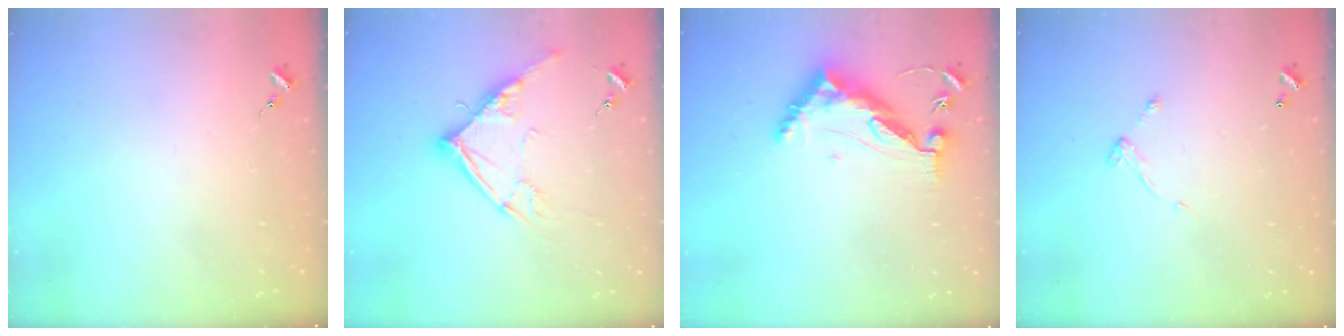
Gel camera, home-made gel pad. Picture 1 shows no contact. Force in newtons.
{"total": 12.9, "press": 12.8, "slide": 1.3}
{"total": 10.6, "press": 10.5, "slide": 0.9}
{"total": 5.4, "press": 5.4, "slide": 0.4}